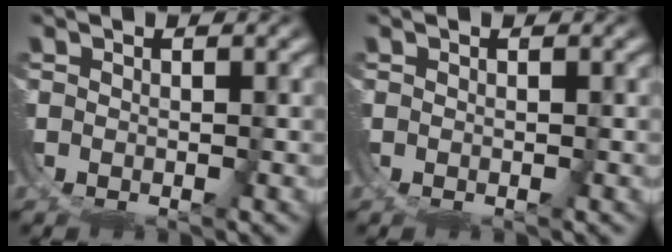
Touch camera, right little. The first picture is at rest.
{"total": 0.0}